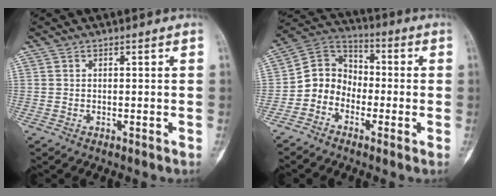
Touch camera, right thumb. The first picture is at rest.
{"total": 8.6, "force": [-2.8, 7.4, 3.5], "torque": [-0.035, 0.056, -0.069]}